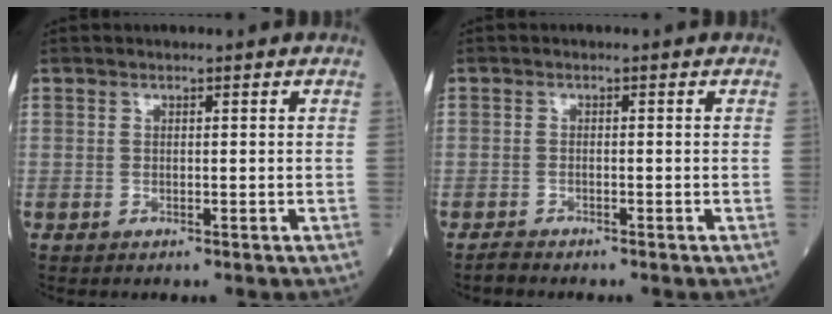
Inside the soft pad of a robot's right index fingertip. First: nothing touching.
{"total": 1.1, "force": [-1.1, 0.3, -0.1], "torque": [-0.002, -0.002, -0.024]}